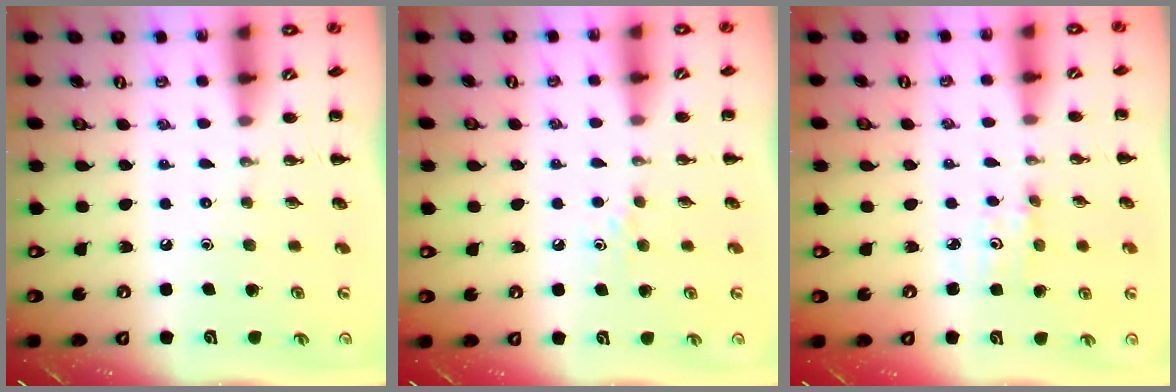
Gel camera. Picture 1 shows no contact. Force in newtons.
{"total": 3.4, "press": 3.2, "slide": 1.3}
{"total": 2.8, "press": 2.7, "slide": 0.8}